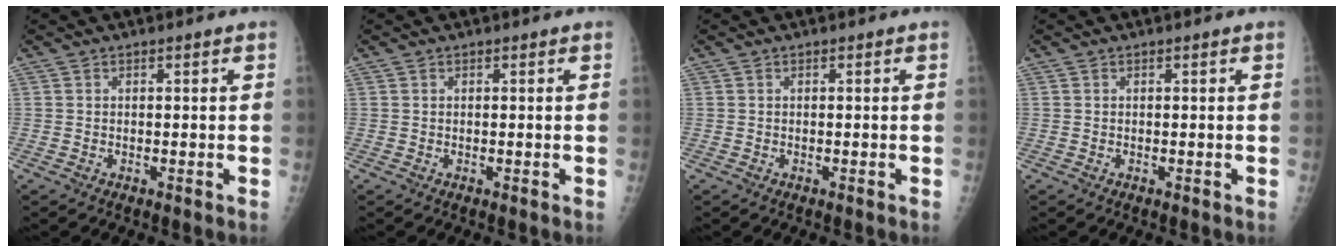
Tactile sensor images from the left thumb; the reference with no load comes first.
{"total": 0.0}
{"total": 0.0}
{"total": 0.0}